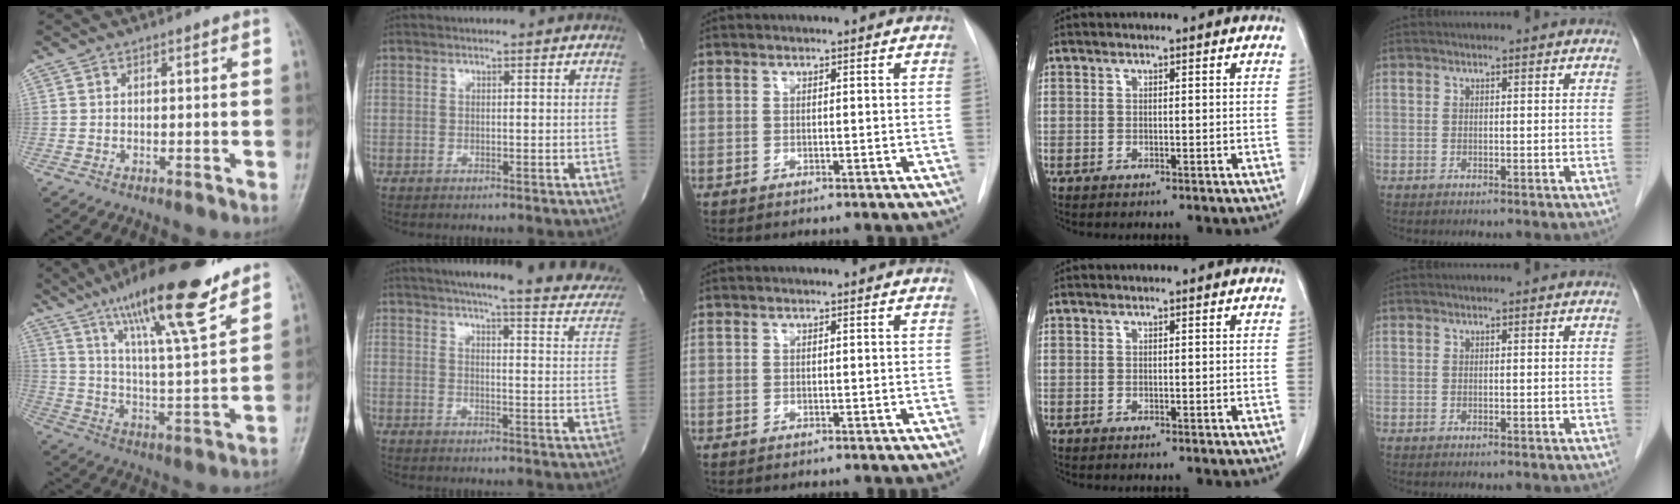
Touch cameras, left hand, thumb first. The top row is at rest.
{"thumb": {"total": 20.6, "force": [14.3, 3.5, 14.4], "torque": [-0.219, -0.061, 0.240]}, "index": {"total": 23.1, "force": [19.2, 3.1, 12.4], "torque": [-0.165, -0.025, 0.215]}}